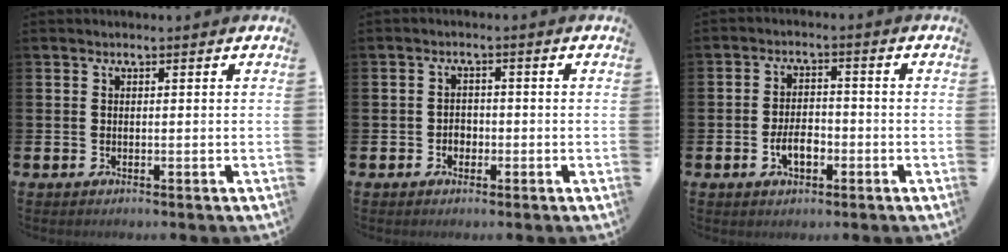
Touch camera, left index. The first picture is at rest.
{"total": 1.8, "force": [-0.7, 1.6, 0.6], "torque": [-0.009, 0.001, -0.018]}
{"total": 4.0, "force": [-1.4, 2.2, 3.1], "torque": [-0.041, 0.002, -0.028]}